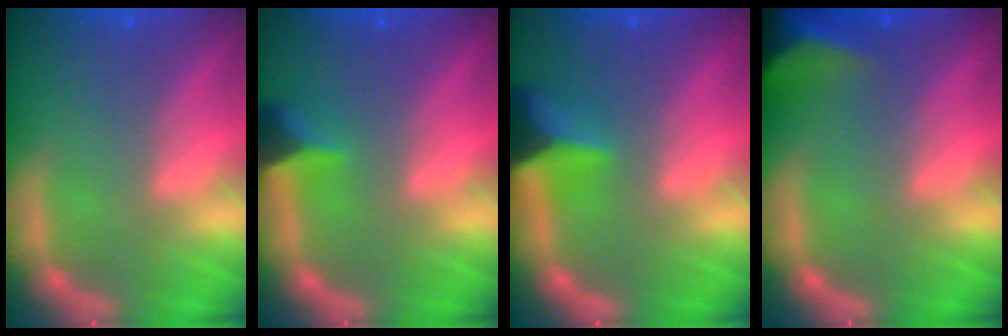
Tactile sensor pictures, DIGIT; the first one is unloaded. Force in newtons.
{"total": 2.9}
{"total": 5.4}
{"total": 8.5}